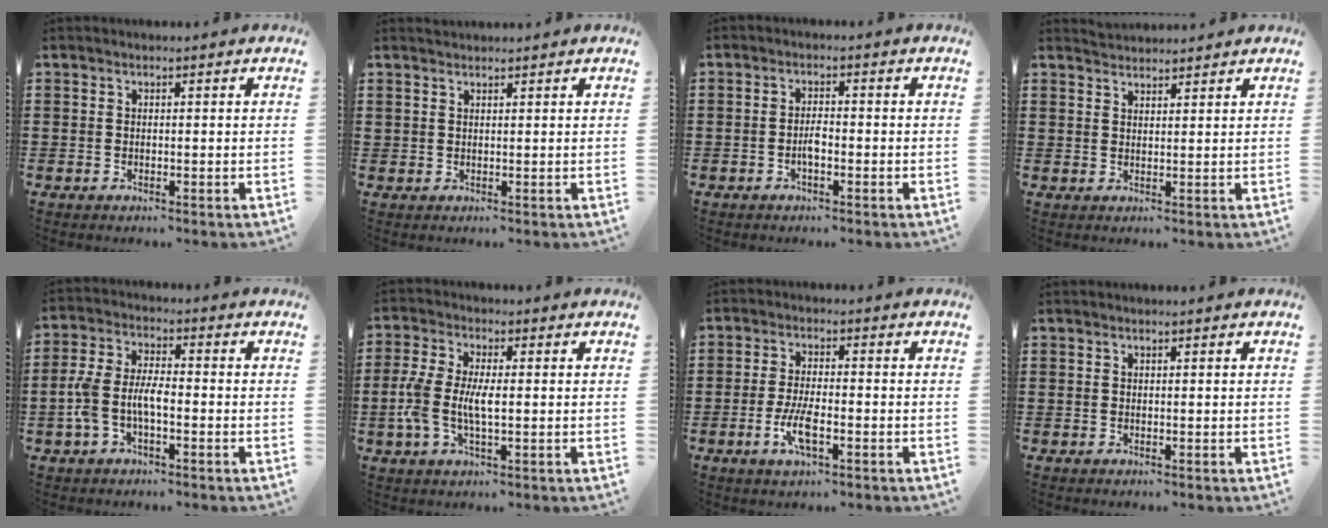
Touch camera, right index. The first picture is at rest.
{"total": 1.3, "force": [1.2, 0.5, -0.2], "torque": [0.001, 0.001, 0.024]}
{"total": 2.3, "force": [-0.9, 0.8, 2.0], "torque": [-0.045, 0.002, -0.019]}
{"total": 1.9, "force": [1.9, 0.1, -0.5], "torque": [0.006, 0.003, 0.038]}
{"total": 6.2, "force": [-1.7, 2.9, 5.2], "torque": [-0.124, 0.000, -0.040]}
{"total": 6.1, "force": [-0.7, 2.5, 5.6], "torque": [-0.133, -0.006, -0.021]}
{"total": 5.4, "force": [-2.0, 1.6, 4.8], "torque": [-0.105, -0.005, -0.042]}
{"total": 0.0}